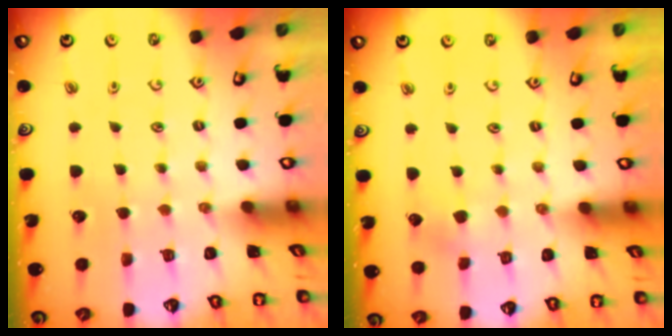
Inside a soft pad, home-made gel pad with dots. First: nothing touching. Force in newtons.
{"total": 2.1, "press": 2.1, "slide": 0.3}